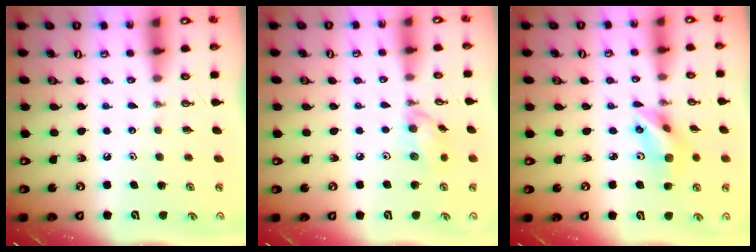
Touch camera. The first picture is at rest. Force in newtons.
{"total": 8.9, "press": 8.9, "slide": 1.1}
{"total": 8.6, "press": 8.1, "slide": 2.6}